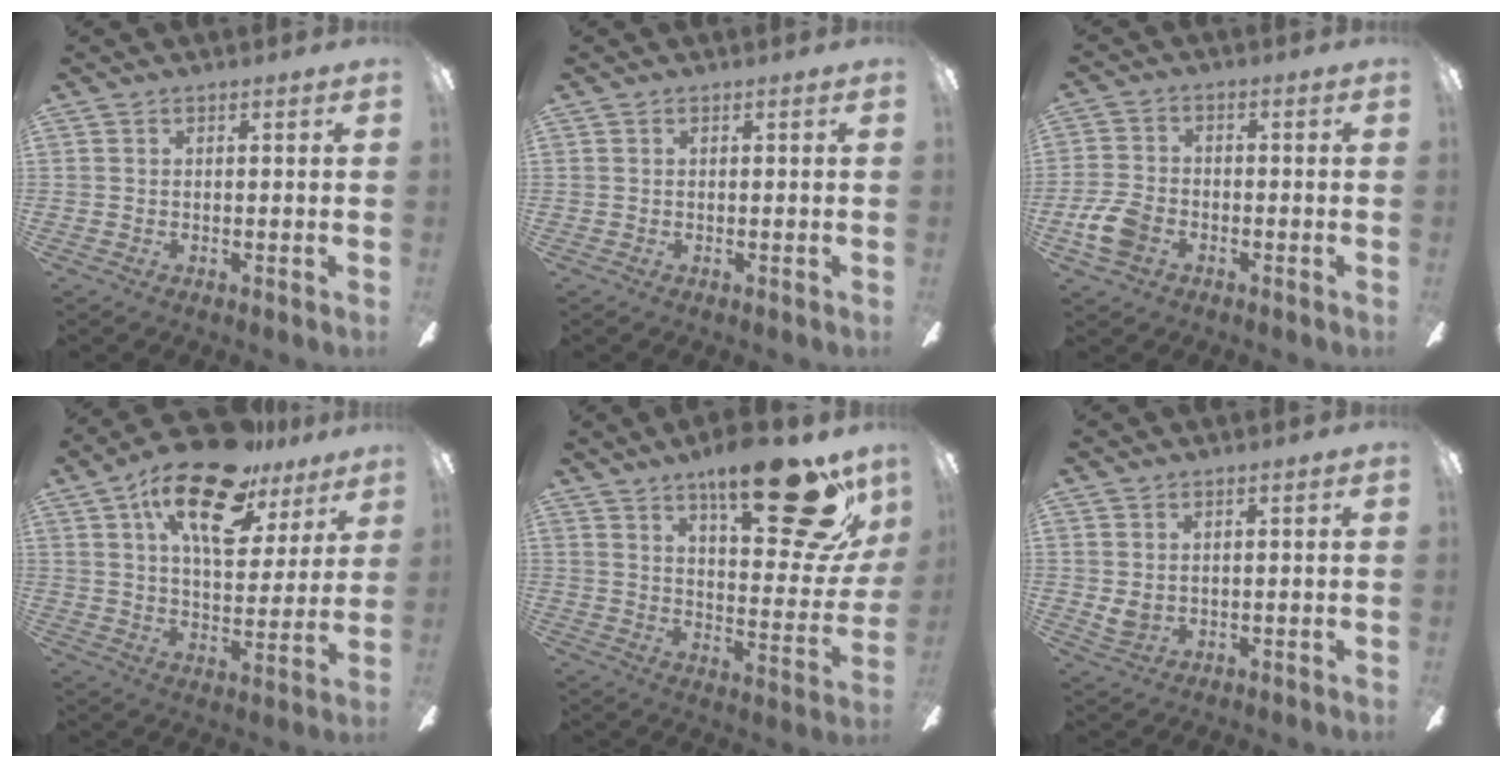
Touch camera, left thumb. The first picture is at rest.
{"total": 0.0}
{"total": 8.2, "force": [-3.5, 5.5, 4.9], "torque": [-0.114, 0.014, -0.064]}
{"total": 21.0, "force": [12.5, 8.9, 14.3], "torque": [-0.235, -0.053, 0.211]}
{"total": 26.1, "force": [16.6, 8.6, 18.2], "torque": [-0.241, -0.102, 0.260]}
{"total": 3.1, "force": [1.5, 2.1, 1.7], "torque": [-0.026, -0.001, 0.026]}